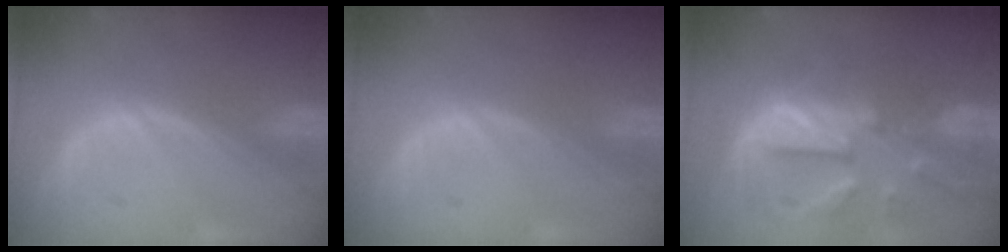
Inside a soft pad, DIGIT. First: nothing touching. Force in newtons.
{"total": 0.0}
{"total": 11.9, "press": 10.4, "slide": 5.8}